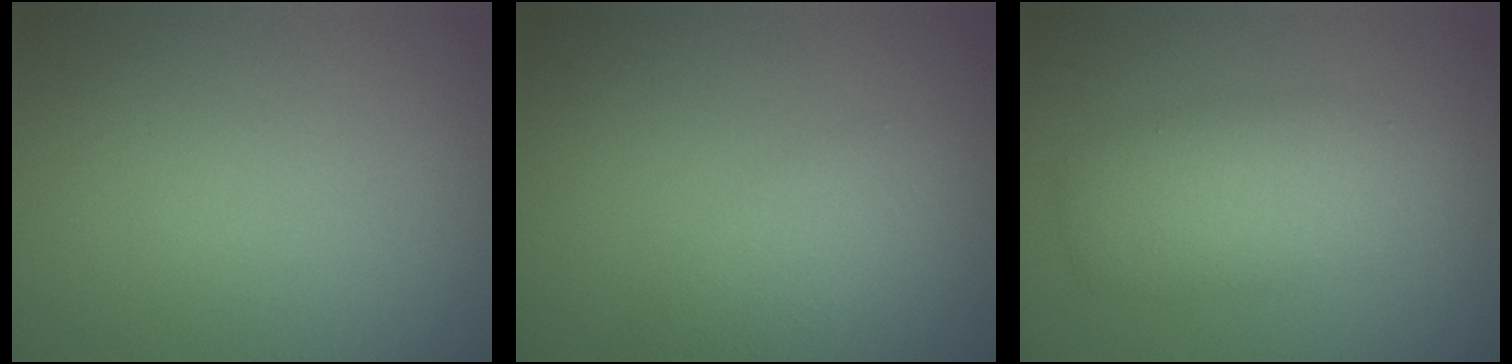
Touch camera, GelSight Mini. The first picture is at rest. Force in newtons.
{"total": 3.2, "press": 3.2, "slide": 0.2}
{"total": 4.6, "press": 4.6, "slide": 0.1}